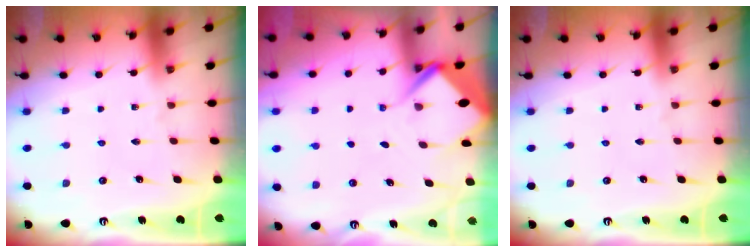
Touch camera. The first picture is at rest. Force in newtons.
{"total": 6.5, "press": 6.5, "slide": 0.6}
{"total": 0.0}